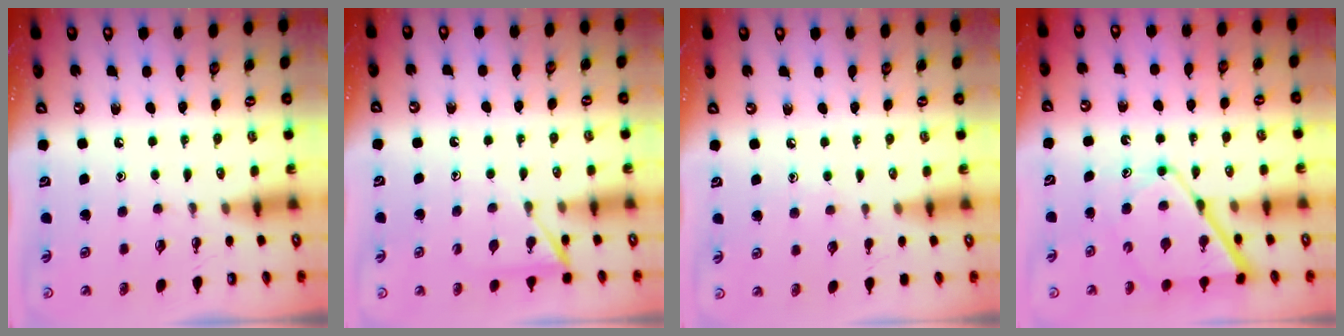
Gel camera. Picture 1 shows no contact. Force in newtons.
{"total": 5.8, "press": 5.8, "slide": 0.5}
{"total": 3.2, "press": 3.1, "slide": 0.4}
{"total": 11.5, "press": 11.5, "slide": 1.0}